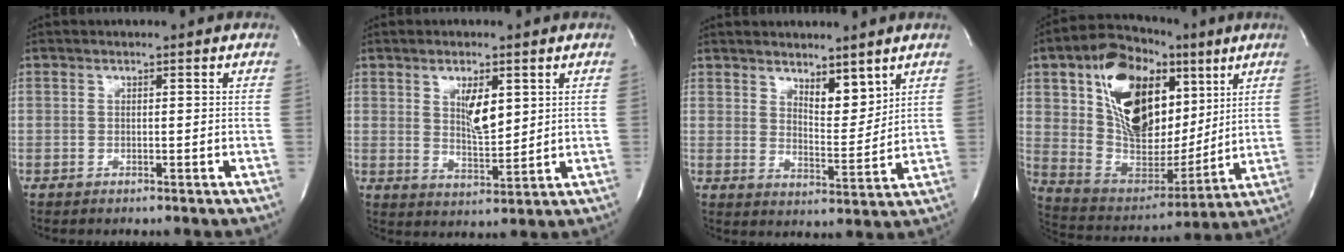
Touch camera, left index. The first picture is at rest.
{"total": 5.7, "force": [1.9, 2.1, 5.0], "torque": [-0.092, -0.008, 0.039]}
{"total": 6.2, "force": [4.3, 2.5, 3.7], "torque": [-0.061, -0.015, 0.075]}
{"total": 22.1, "force": [8.5, 12.5, 16.2], "torque": [-0.304, 0.031, 0.150]}